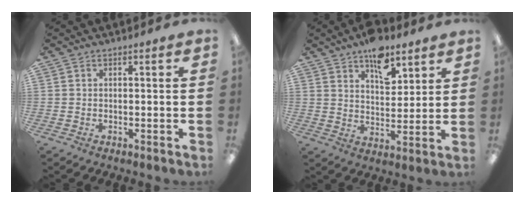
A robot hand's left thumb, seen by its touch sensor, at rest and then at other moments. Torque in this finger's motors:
{"motor_torque": [0.97, 0.56, 1.33, -0.75, 0.05]}